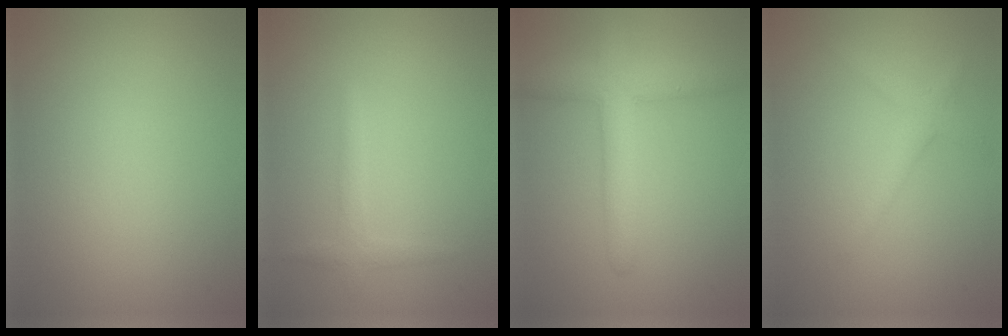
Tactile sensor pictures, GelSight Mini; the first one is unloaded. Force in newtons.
{"total": 1.5, "press": 1.5, "slide": 0.0}
{"total": 4.7, "press": 4.7, "slide": 0.2}
{"total": 2.0, "press": 2.0, "slide": 0.2}